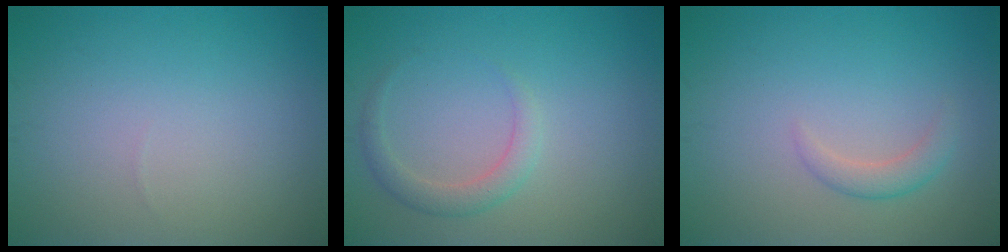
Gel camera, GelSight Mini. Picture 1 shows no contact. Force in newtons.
{"total": 1.9, "press": 1.9, "slide": 0.1}
{"total": 1.6, "press": 1.6, "slide": 0.1}